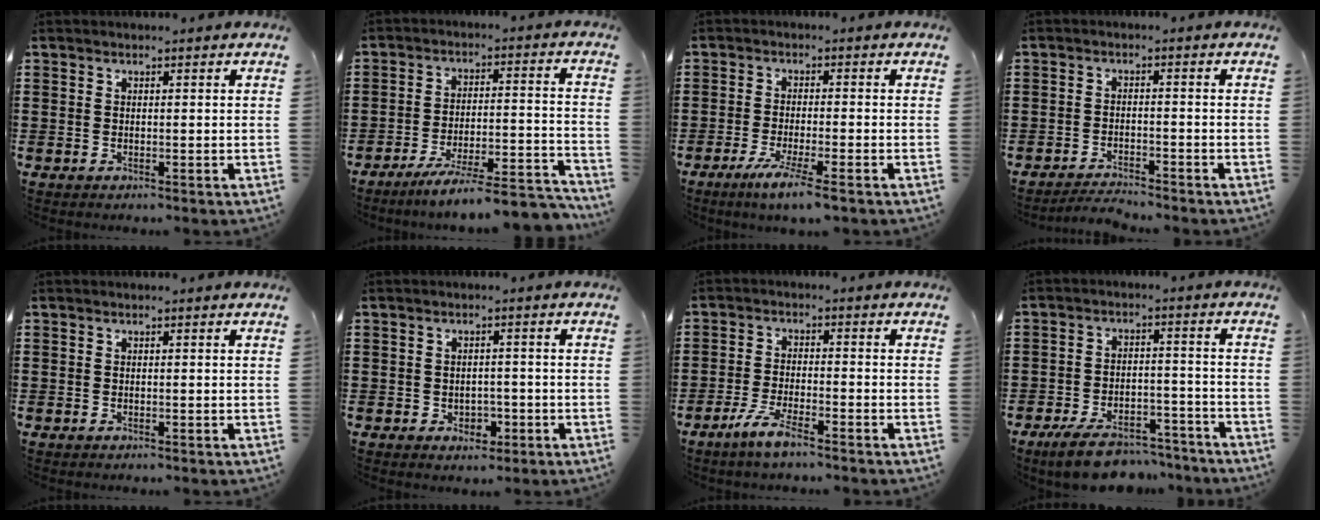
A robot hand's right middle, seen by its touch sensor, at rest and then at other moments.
{"total": 7.7, "force": [-6.7, 0.0, 3.6], "torque": [-0.054, -0.004, -0.126]}
{"total": 4.3, "force": [-2.9, -0.2, 3.1], "torque": [-0.063, -0.013, -0.052]}
{"total": 2.5, "force": [-2.5, 0.0, 0.3], "torque": [-0.010, 0.000, -0.053]}
{"total": 0.0}
{"total": 2.0, "force": [-0.8, 1.6, 1.0], "torque": [-0.015, 0.000, -0.020]}
{"total": 4.4, "force": [-3.3, 0.4, 2.9], "torque": [-0.068, -0.007, -0.063]}
{"total": 7.8, "force": [-6.8, 2.1, 3.3], "torque": [-0.062, 0.015, -0.129]}